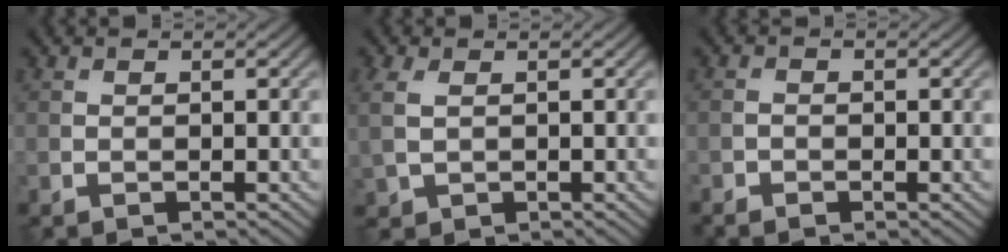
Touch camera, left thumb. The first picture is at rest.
{"total": 3.2, "force": [0.6, 2.2, 2.3], "torque": [-0.077, 0.003, 0.014]}
{"total": 1.5, "force": [-1.1, 0.8, 0.4], "torque": [-0.010, -0.001, -0.024]}